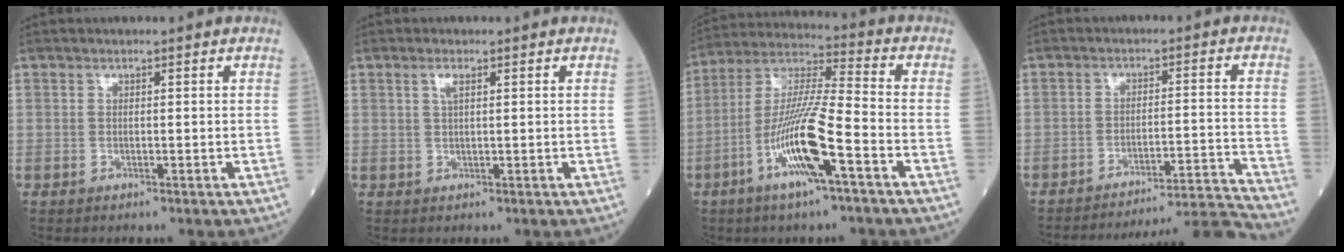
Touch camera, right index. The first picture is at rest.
{"total": 1.6, "force": [0.8, 0.3, 1.4], "torque": [-0.032, 0.003, 0.015]}
{"total": 13.7, "force": [-5.5, 0.6, 12.5], "torque": [-0.252, -0.004, -0.107]}
{"total": 14.3, "force": [-13.8, -3.4, 1.1], "torque": [0.007, 0.004, -0.197]}